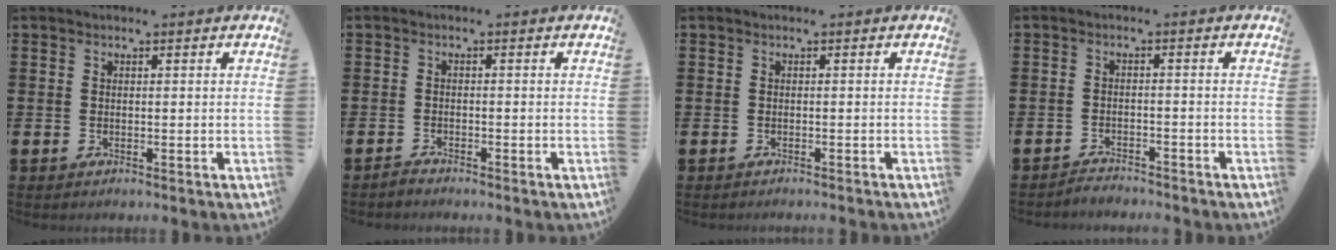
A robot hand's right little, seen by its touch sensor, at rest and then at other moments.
{"total": 1.0, "force": [-1.0, 0.0, 0.0], "torque": [-0.004, -0.001, -0.019]}
{"total": 0.0}
{"total": 1.9, "force": [-1.9, 0.0, -0.2], "torque": [-0.002, 0.004, -0.042]}